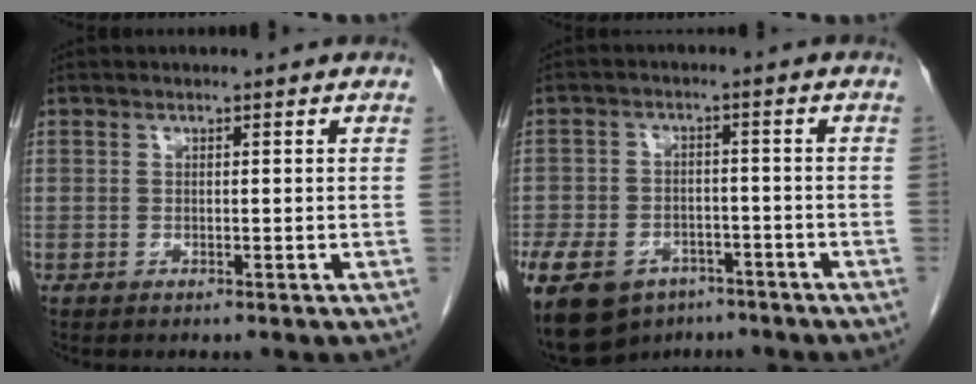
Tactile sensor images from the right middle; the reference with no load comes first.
{"total": 25.2, "force": [-14.0, 17.6, 11.4], "torque": [-0.359, -0.027, -0.204]}